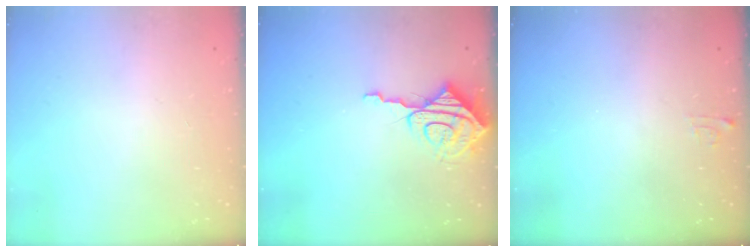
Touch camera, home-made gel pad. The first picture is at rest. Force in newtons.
{"total": 9.0, "press": 8.9, "slide": 0.8}
{"total": 4.2, "press": 4.2, "slide": 0.4}